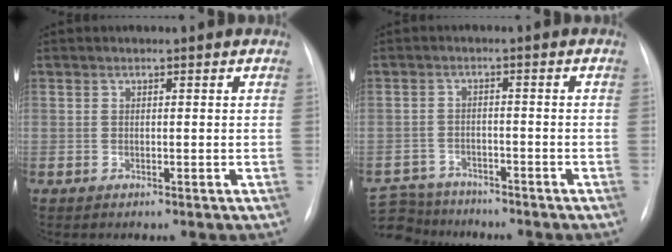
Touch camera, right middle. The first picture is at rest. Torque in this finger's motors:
{"motor_torque": [0.41, -0.53, 0.00, 0.00]}